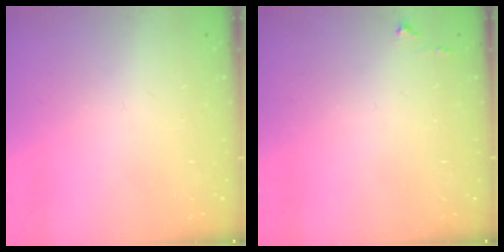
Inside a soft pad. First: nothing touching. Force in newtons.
{"total": 4.3, "press": 4.2, "slide": 0.7}